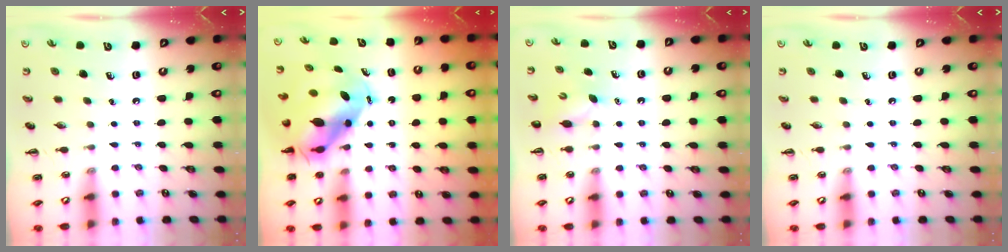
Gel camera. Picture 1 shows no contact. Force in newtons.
{"total": 8.7, "press": 8.4, "slide": 2.2}
{"total": 3.4, "press": 3.2, "slide": 1.0}
{"total": 0.0}